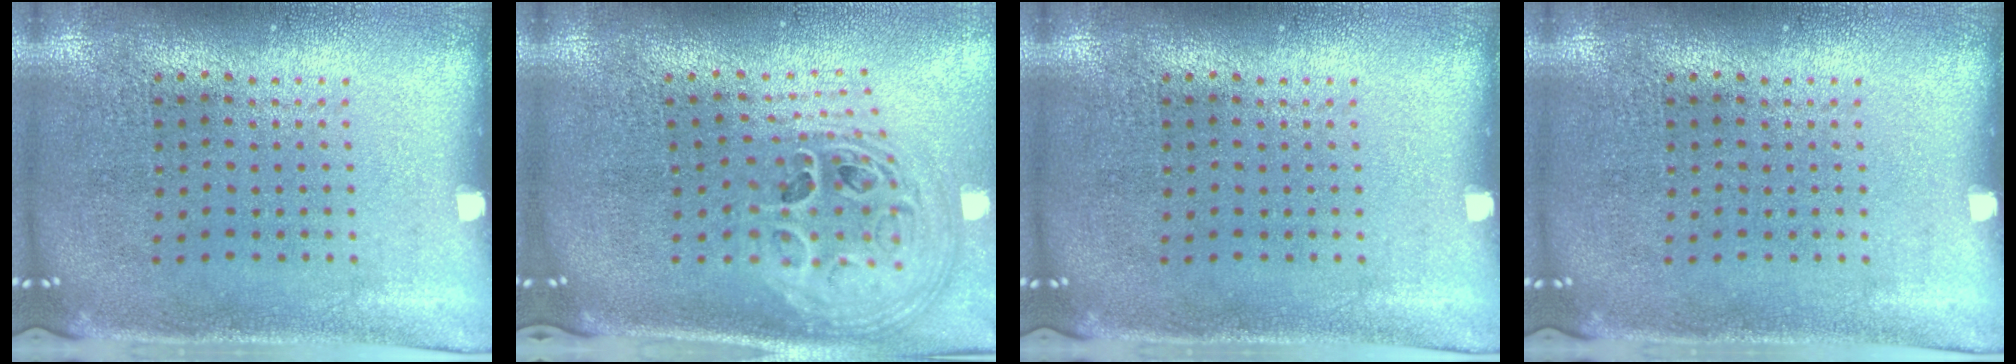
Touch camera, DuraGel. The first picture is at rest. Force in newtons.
{"total": 2.9, "press": 2.1, "slide": 2.0}
{"total": 0.0}
{"total": 0.0}